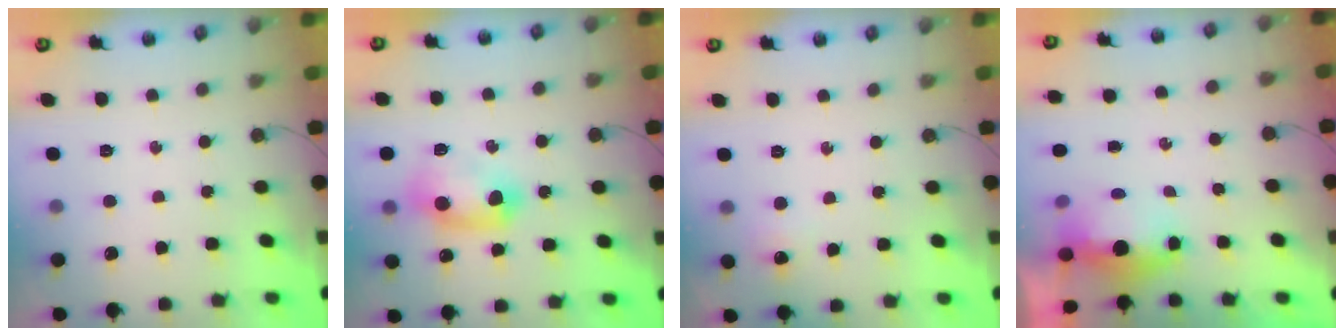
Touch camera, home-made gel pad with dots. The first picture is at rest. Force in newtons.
{"total": 12.0, "press": 12.0, "slide": 1.2}
{"total": 6.0, "press": 5.9, "slide": 0.7}
{"total": 6.0, "press": 5.4, "slide": 2.6}